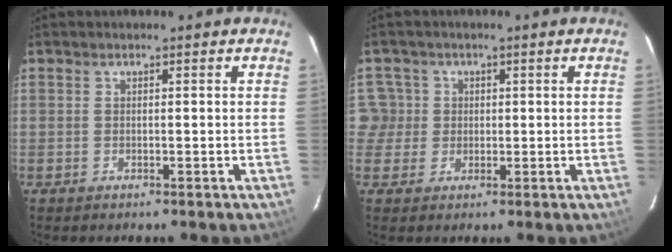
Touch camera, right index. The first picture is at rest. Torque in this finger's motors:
{"motor_torque": [0.39, 0.10, 0.07, 0.03]}